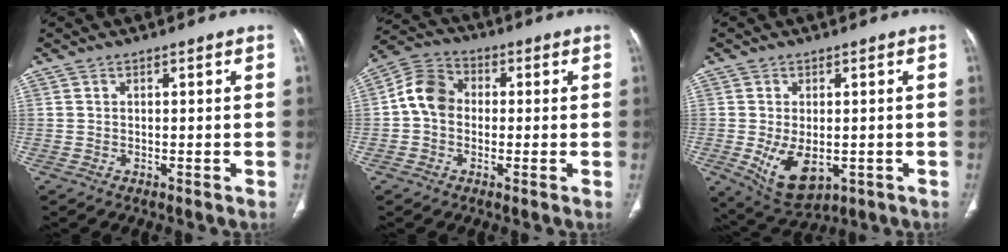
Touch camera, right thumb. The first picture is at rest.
{"total": 8.0, "force": [-0.2, 6.4, 4.7], "torque": [-0.076, 0.025, -0.017]}
{"total": 8.9, "force": [-1.9, 5.3, 7.0], "torque": [-0.116, -0.012, -0.011]}